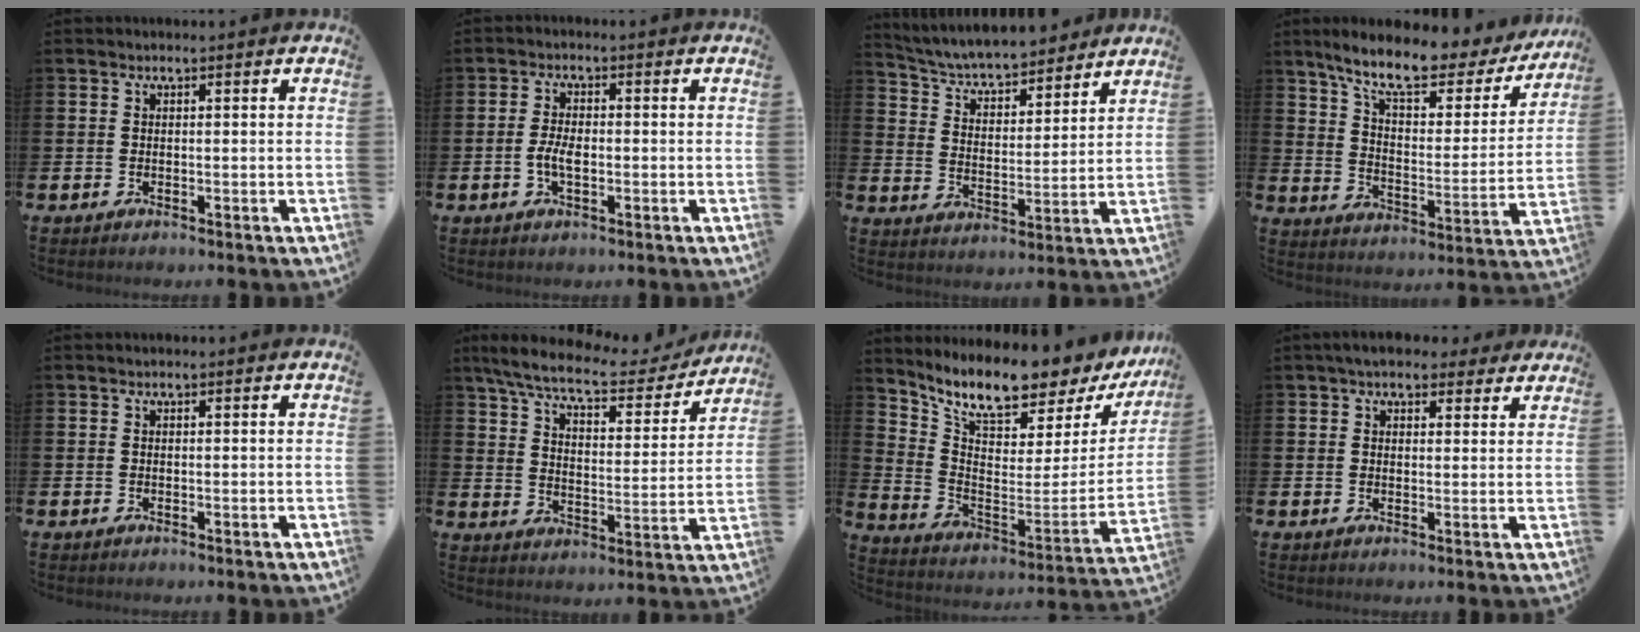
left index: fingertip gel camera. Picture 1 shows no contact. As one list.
[{"total": 3.0, "force": [-0.6, 1.4, 2.6], "torque": [-0.043, 0.002, -0.013]}, {"total": 6.0, "force": [5.8, 1.2, 1.3], "torque": [-0.056, -0.046, 0.096]}, {"total": 10.2, "force": [8.5, 2.7, 5.0], "torque": [-0.114, -0.054, 0.142]}, {"total": 0.0}, {"total": 8.0, "force": [7.0, 1.5, 3.6], "torque": [-0.093, -0.044, 0.115]}, {"total": 8.7, "force": [8.0, 1.4, 3.1], "torque": [-0.087, -0.076, 0.129]}, {"total": 4.9, "force": [4.4, 1.9, 1.1], "torque": [-0.019, -0.015, 0.079]}]